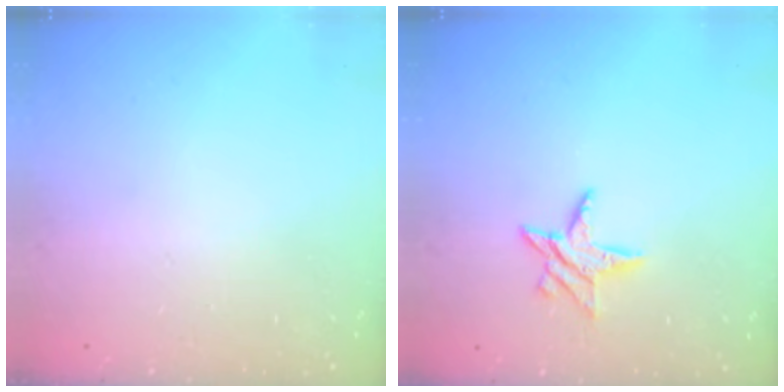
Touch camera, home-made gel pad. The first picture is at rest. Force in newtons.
{"total": 6.7, "press": 6.7, "slide": 0.2}